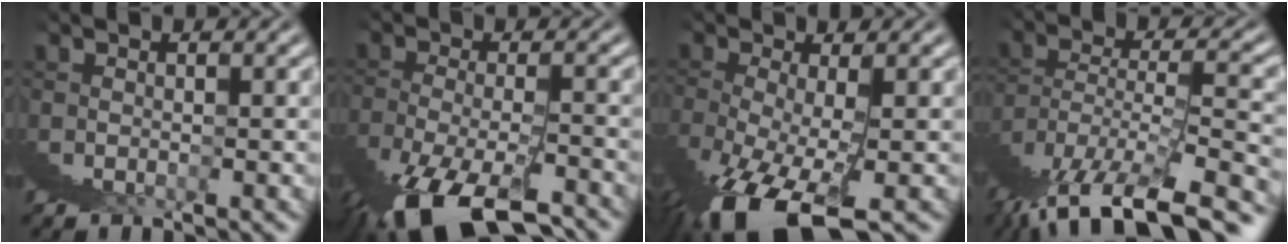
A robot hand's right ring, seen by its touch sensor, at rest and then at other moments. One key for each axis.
{"total": 6.6, "fx": -4.8, "fy": 1.9, "fz": 4.1, "tx": -0.088, "ty": -0.025, "tz": -0.064}
{"total": 5.4, "fx": -3.5, "fy": 1.4, "fz": 3.9, "tx": -0.079, "ty": -0.024, "tz": -0.040}
{"total": 6.7, "fx": -2.7, "fy": 3.1, "fz": 5.3, "tx": -0.088, "ty": 0.003, "tz": -0.041}